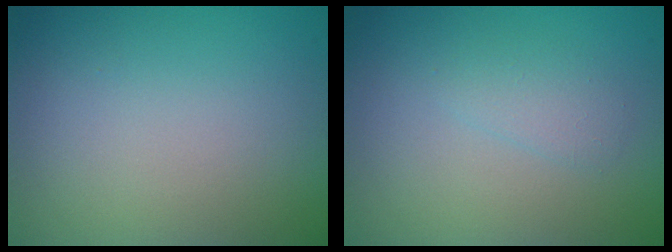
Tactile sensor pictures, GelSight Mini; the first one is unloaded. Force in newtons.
{"total": 1.4, "press": 1.4, "slide": 0.1}